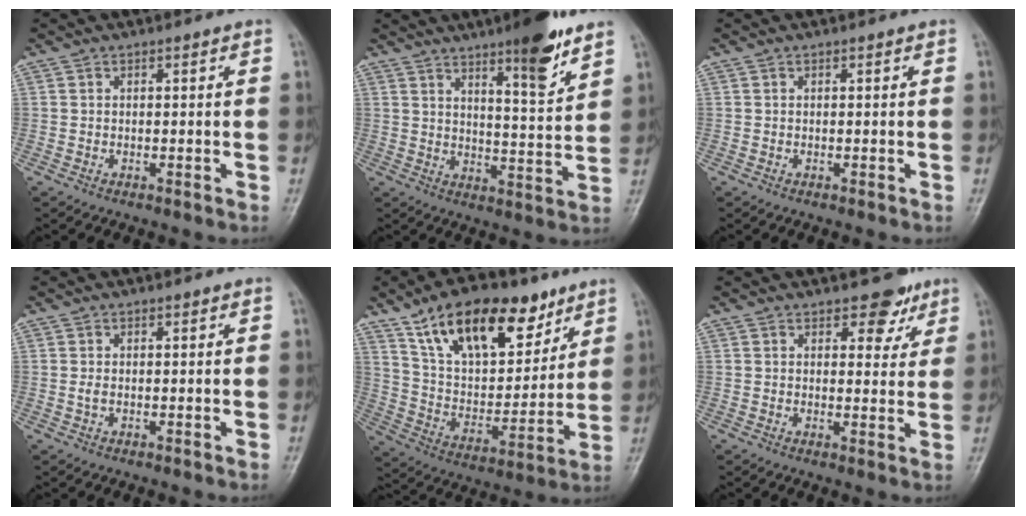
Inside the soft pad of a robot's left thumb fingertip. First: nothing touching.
{"total": 11.2, "force": [7.5, 2.0, 8.2], "torque": [-0.106, -0.051, 0.111]}
{"total": 0.0}
{"total": 1.2, "force": [0.2, 0.6, 1.1], "torque": [-0.024, 0.003, 0.008]}
{"total": 22.6, "force": [13.6, 11.2, 14.1], "torque": [-0.190, -0.041, 0.242]}
{"total": 5.6, "force": [3.7, 3.1, 2.8], "torque": [-0.003, -0.019, 0.048]}